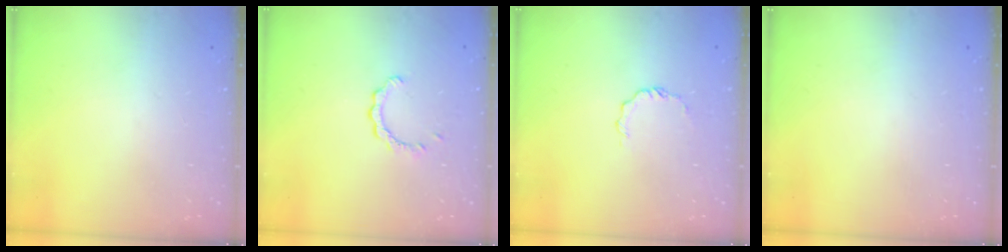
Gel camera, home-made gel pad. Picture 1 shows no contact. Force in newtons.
{"total": 2.9, "press": 2.9, "slide": 0.3}
{"total": 3.3, "press": 3.3, "slide": 0.2}
{"total": 0.0}